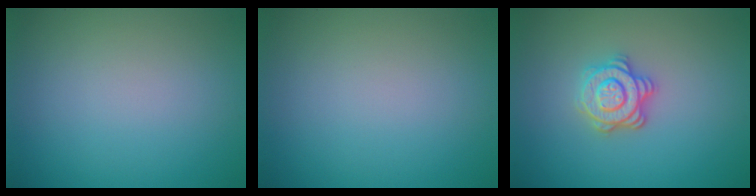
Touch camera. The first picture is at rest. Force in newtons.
{"total": 0.0}
{"total": 3.5, "press": 3.0, "slide": 1.7}